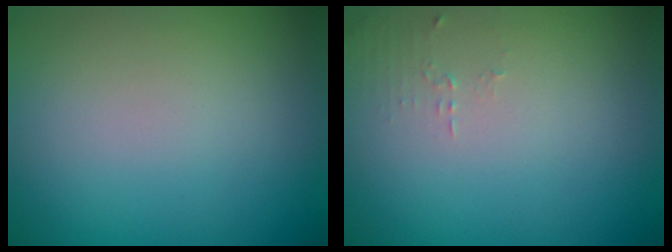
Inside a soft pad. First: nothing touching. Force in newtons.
{"total": 0.9, "press": 0.9, "slide": 0.3}